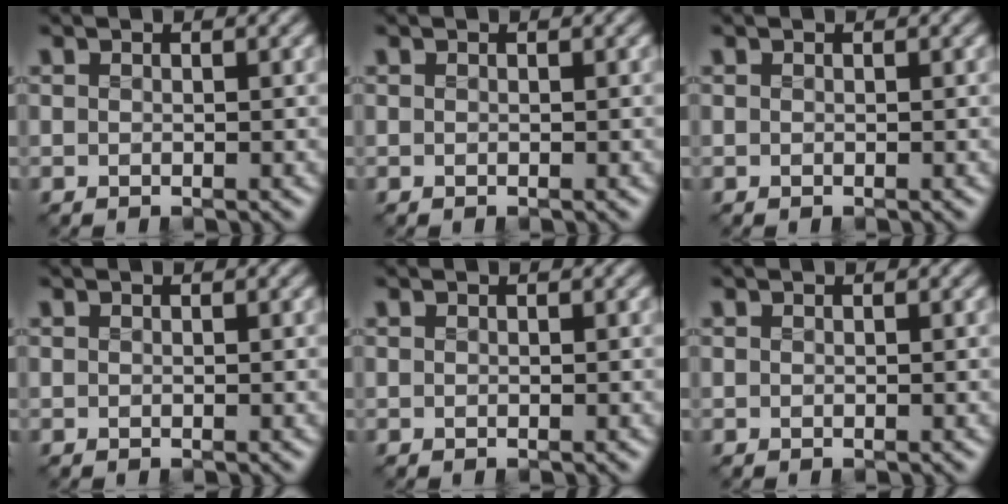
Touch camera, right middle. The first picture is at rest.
{"total": 0.0}
{"total": 0.0}
{"total": 0.0}
{"total": 0.0}
{"total": 0.0}